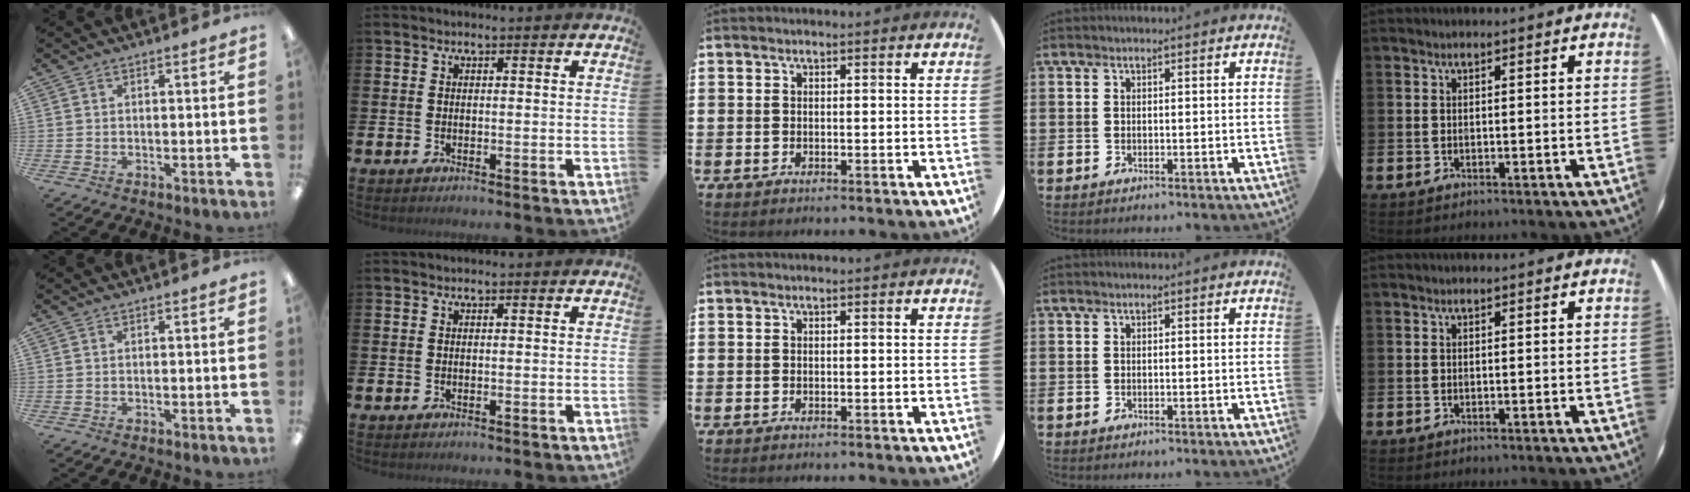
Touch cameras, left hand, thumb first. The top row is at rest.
{}